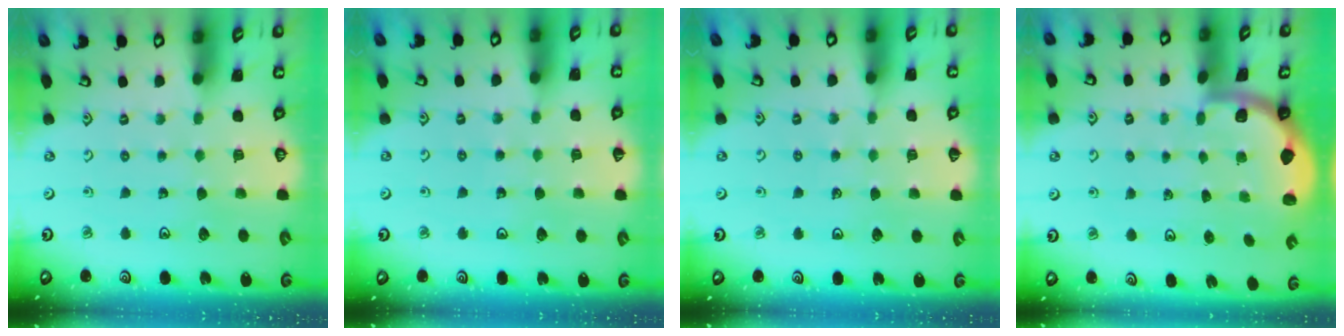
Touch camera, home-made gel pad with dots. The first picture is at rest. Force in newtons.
{"total": 2.8, "press": 2.8, "slide": 0.3}
{"total": 2.1, "press": 2.0, "slide": 0.3}
{"total": 1.9, "press": 1.8, "slide": 0.6}